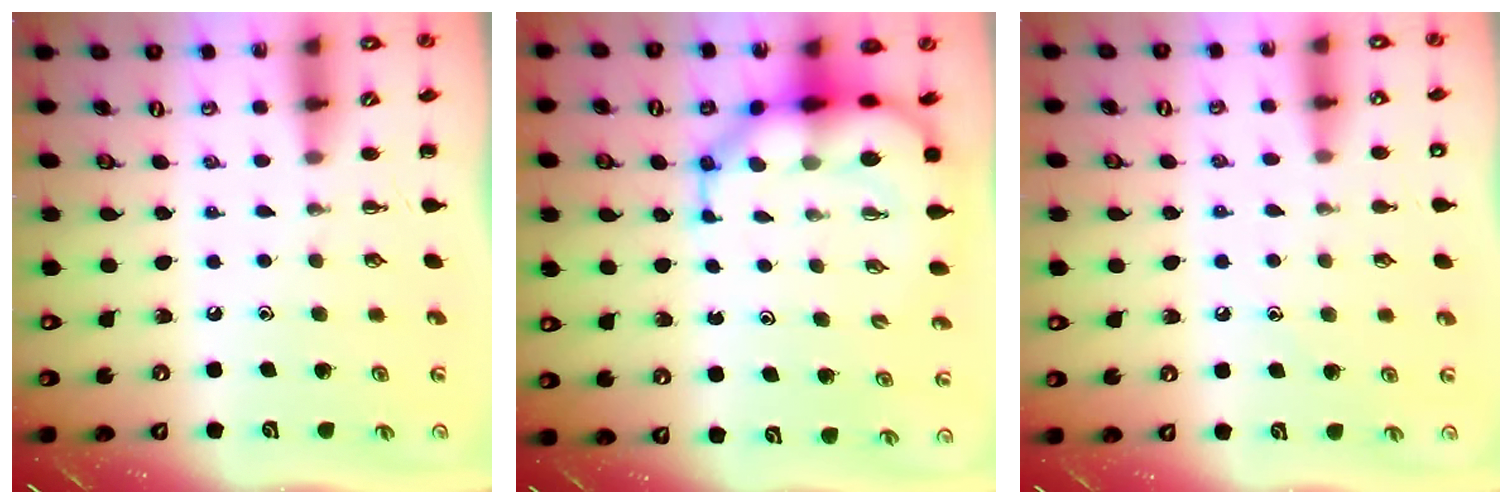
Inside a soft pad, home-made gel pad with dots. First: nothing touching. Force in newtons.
{"total": 10.8, "press": 10.3, "slide": 2.9}
{"total": 7.5, "press": 7.2, "slide": 2.1}